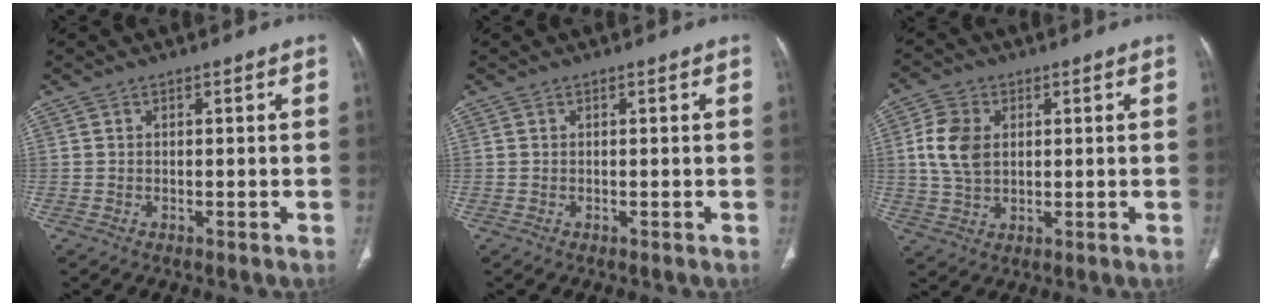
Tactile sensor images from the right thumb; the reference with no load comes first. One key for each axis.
{"total": 0.0}
{"total": 8.2, "fx": 1.5, "fy": 5.7, "fz": 5.7, "tx": -0.111, "ty": 0.002, "tz": 0.032}